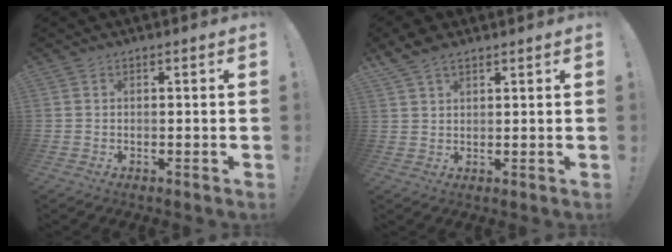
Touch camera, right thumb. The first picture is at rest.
{"total": 5.1, "force": [3.8, 2.2, 2.5], "torque": [-0.038, -0.018, 0.073]}